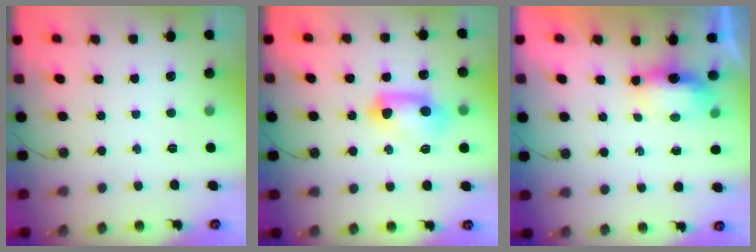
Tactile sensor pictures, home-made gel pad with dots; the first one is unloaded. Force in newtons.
{"total": 17.6, "press": 12.2, "slide": 12.7}
{"total": 10.7, "press": 7.2, "slide": 7.9}